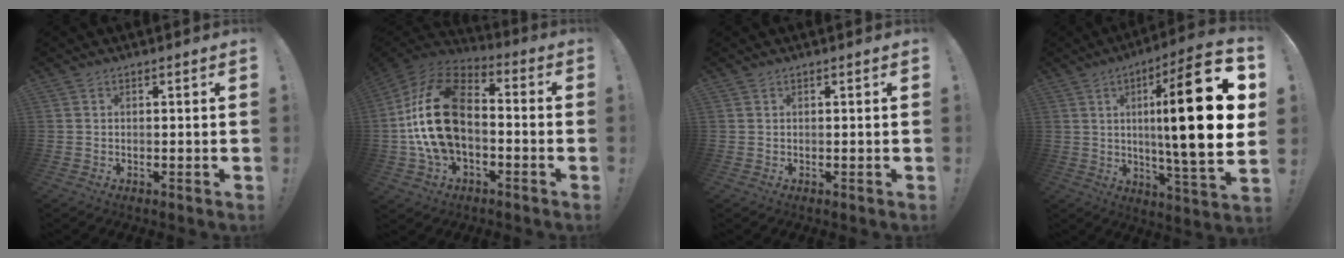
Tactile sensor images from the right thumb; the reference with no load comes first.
{"total": 22.9, "force": [-0.9, 14.5, 17.6], "torque": [-0.344, 0.029, -0.005]}
{"total": 0.0}
{"total": 24.7, "force": [3.9, 3.6, 24.1], "torque": [-0.385, -0.018, 0.045]}